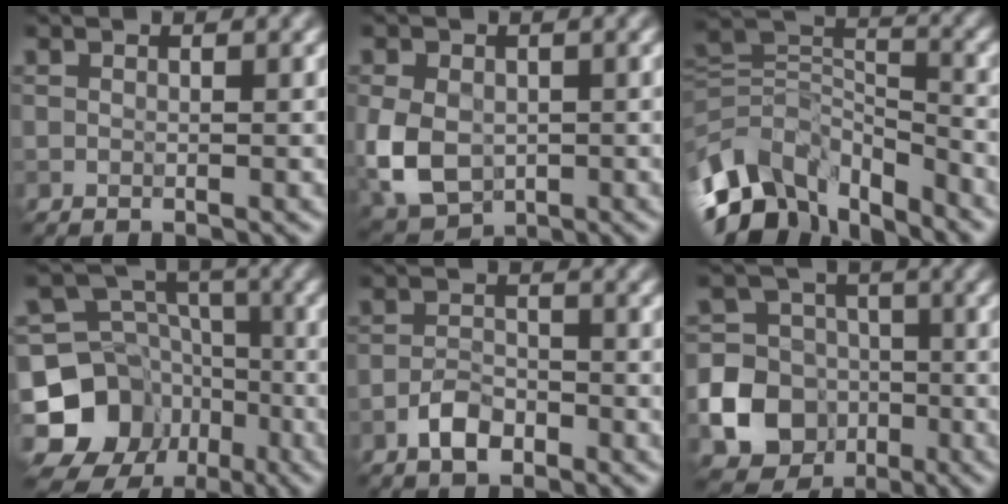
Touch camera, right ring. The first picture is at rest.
{"total": 6.5, "force": [-0.9, 4.9, 4.1], "torque": [-0.100, -0.017, -0.015]}
{"total": 11.3, "force": [-6.7, 6.4, 6.5], "torque": [-0.128, -0.002, -0.127]}
{"total": 11.3, "force": [-5.7, 9.1, 3.5], "torque": [-0.081, 0.016, -0.105]}
{"total": 2.8, "force": [-1.7, 1.4, 1.6], "torque": [-0.027, 0.006, -0.036]}
{"total": 16.7, "force": [-5.6, 15.4, 3.3], "torque": [-0.094, -0.036, -0.106]}